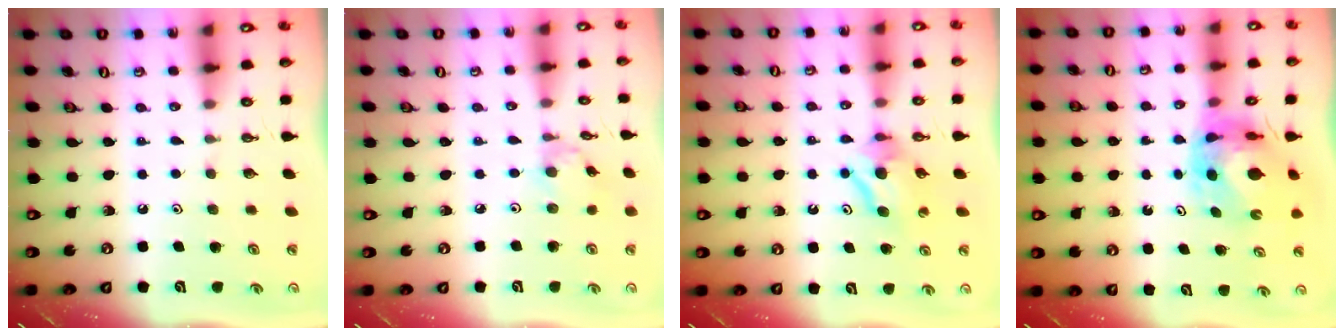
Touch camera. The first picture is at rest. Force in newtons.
{"total": 1.8, "press": 1.7, "slide": 0.1}
{"total": 8.1, "press": 8.1, "slide": 0.2}
{"total": 9.0, "press": 9.0, "slide": 1.0}